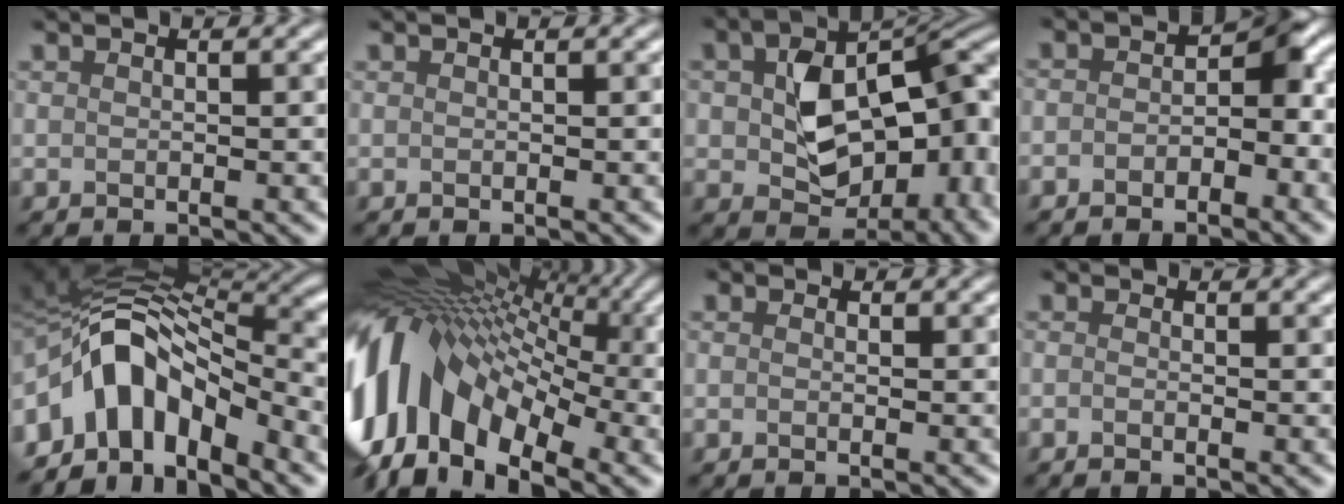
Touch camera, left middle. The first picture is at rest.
{"total": 0.0}
{"total": 11.4, "force": [-0.6, 7.4, 8.7], "torque": [-0.151, -0.011, 0.028]}
{"total": 2.4, "force": [-2.4, -0.1, 0.5], "torque": [-0.031, 0.006, -0.022]}
{"total": 7.9, "force": [-3.8, 4.5, 5.3], "torque": [-0.118, 0.012, -0.050]}
{"total": 12.1, "force": [-1.9, 7.9, 9.0], "torque": [-0.218, 0.020, -0.017]}
{"total": 0.8, "force": [-0.7, -0.2, -0.4], "torque": [0.008, 0.002, -0.004]}
{"total": 1.8, "force": [-1.5, -0.7, -0.7], "torque": [-0.004, -0.004, -0.008]}